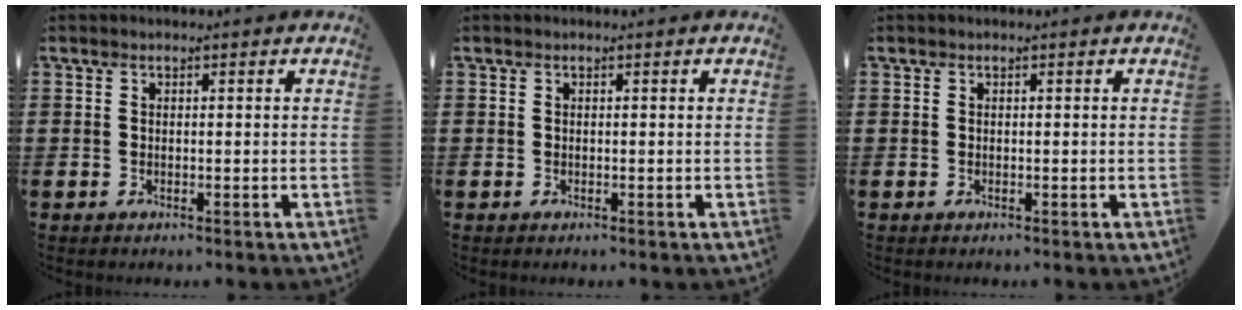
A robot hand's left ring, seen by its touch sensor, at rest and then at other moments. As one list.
[{"total": 0.0}, {"total": 0.0}]